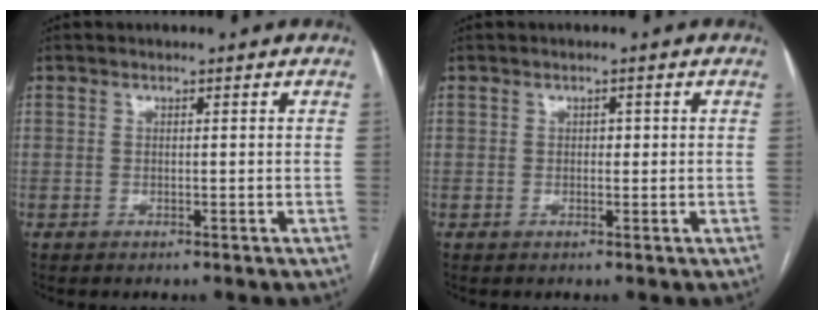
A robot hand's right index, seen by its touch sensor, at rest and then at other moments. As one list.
[{"total": 0.9, "force": [0.1, 0.7, 0.7], "torque": [-0.005, 0.003, -0.001]}]